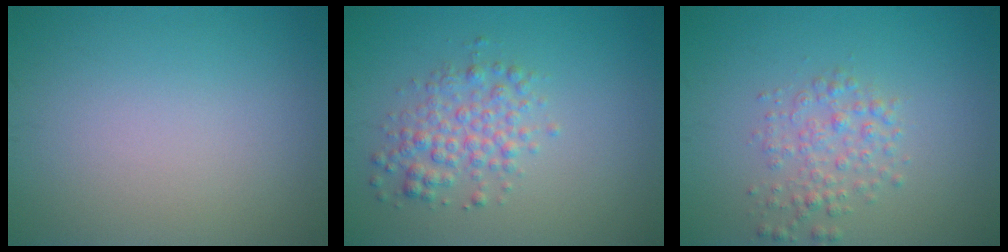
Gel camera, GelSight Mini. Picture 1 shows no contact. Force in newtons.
{"total": 3.1, "press": 3.1, "slide": 0.1}
{"total": 2.5, "press": 2.5, "slide": 0.1}